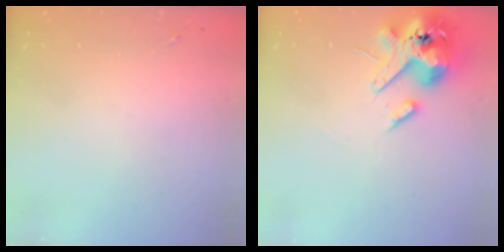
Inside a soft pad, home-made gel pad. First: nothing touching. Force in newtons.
{"total": 16.8, "press": 16.5, "slide": 2.9}